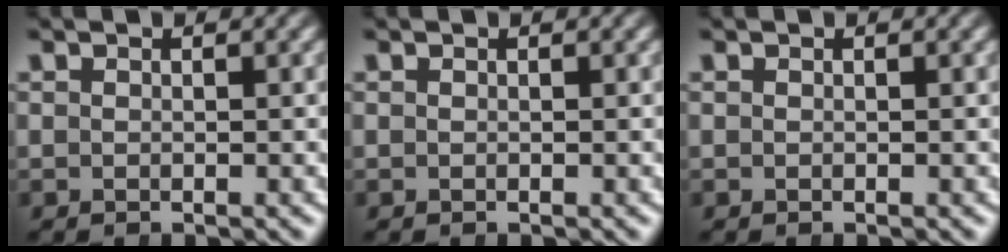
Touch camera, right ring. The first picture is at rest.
{"total": 0.0}
{"total": 0.0}